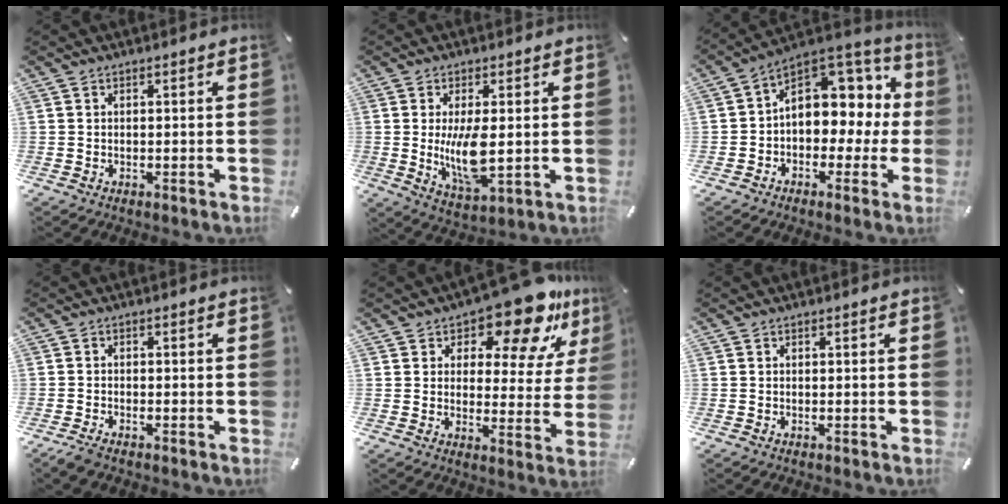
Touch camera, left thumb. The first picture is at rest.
{"total": 10.1, "force": [0.0, 4.0, 9.2], "torque": [-0.176, -0.026, -0.004]}
{"total": 10.7, "force": [3.2, 8.5, 5.6], "torque": [-0.067, -0.035, 0.060]}
{"total": 1.8, "force": [-1.5, 0.3, 0.8], "torque": [-0.020, 0.003, -0.031]}
{"total": 15.1, "force": [10.6, 6.1, 8.8], "torque": [-0.125, -0.073, 0.177]}
{"total": 0.0}